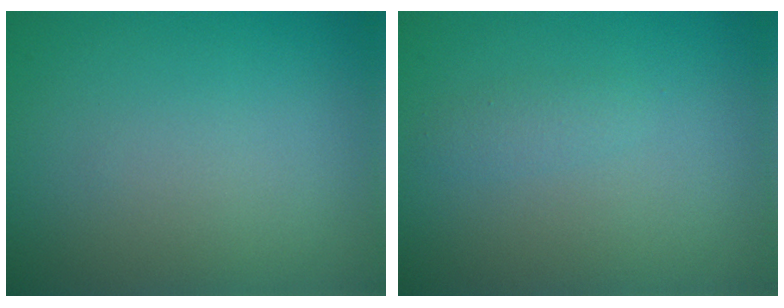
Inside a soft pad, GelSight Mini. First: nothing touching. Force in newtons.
{"total": 1.0, "press": 1.0, "slide": 0.1}